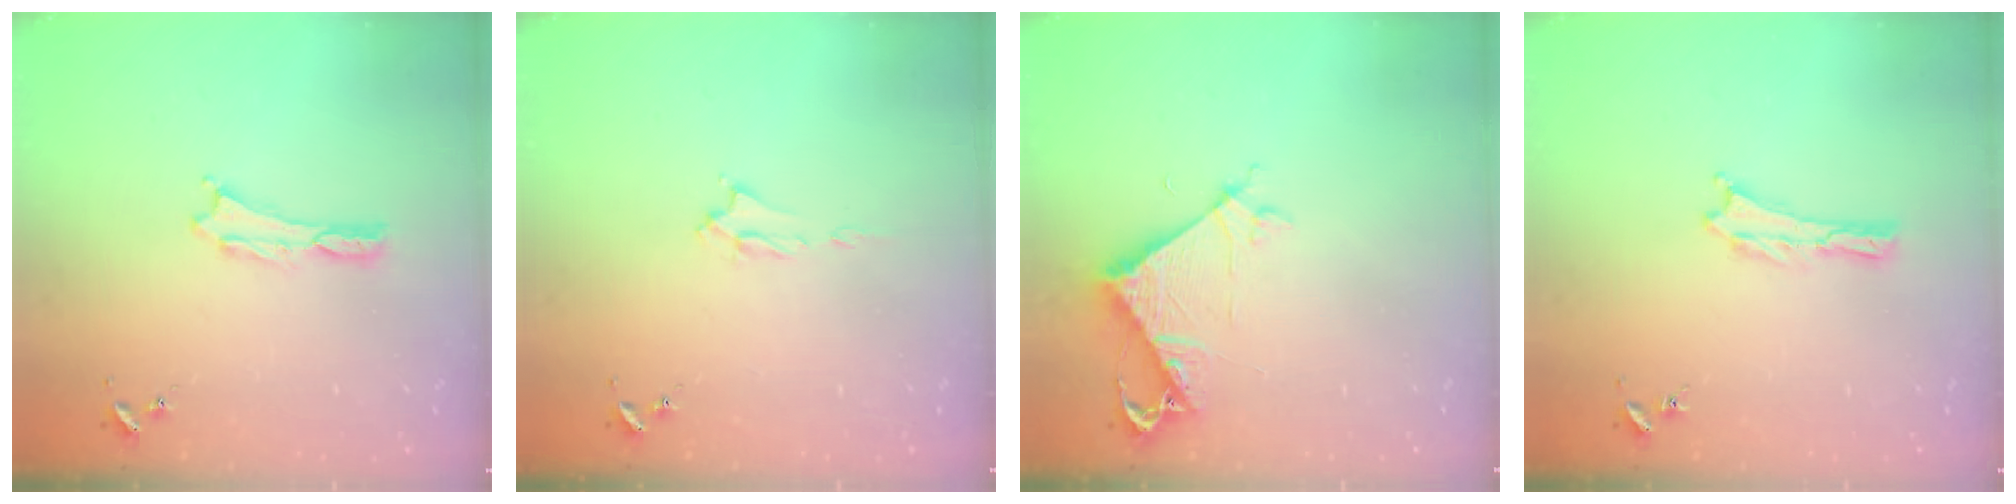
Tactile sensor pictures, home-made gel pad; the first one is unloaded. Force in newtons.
{"total": 1.6, "press": 1.6, "slide": 0.2}
{"total": 6.1, "press": 6.0, "slide": 0.5}
{"total": 0.0}